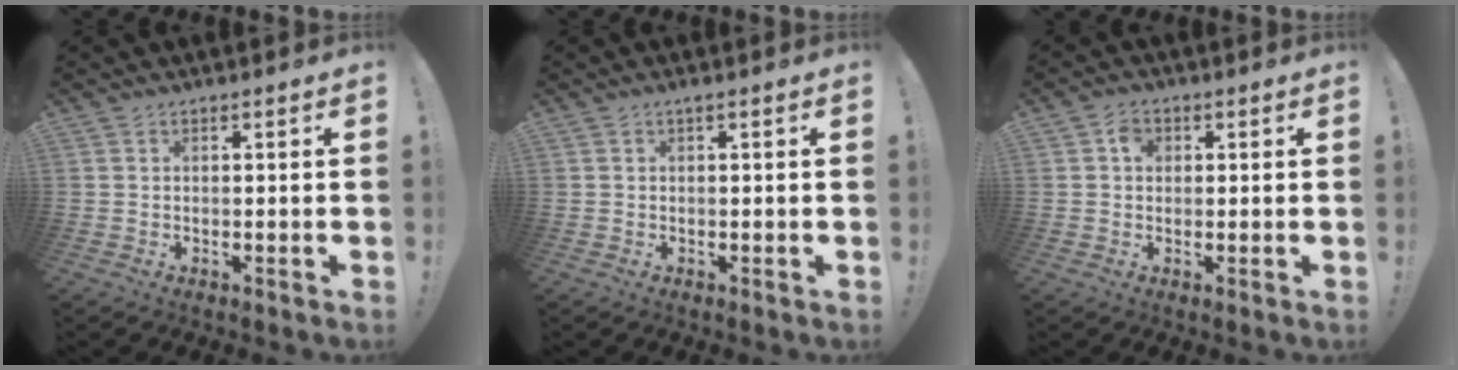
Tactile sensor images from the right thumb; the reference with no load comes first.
{"total": 0.6, "force": [0.4, 0.0, 0.4], "torque": [-0.006, 0.001, 0.007]}
{"total": 3.0, "force": [0.5, 2.6, 1.5], "torque": [-0.014, 0.001, 0.006]}